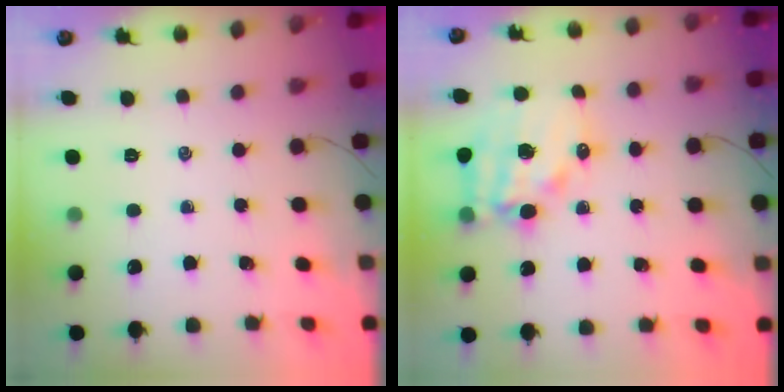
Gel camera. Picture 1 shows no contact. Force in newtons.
{"total": 15.0, "press": 14.6, "slide": 3.2}